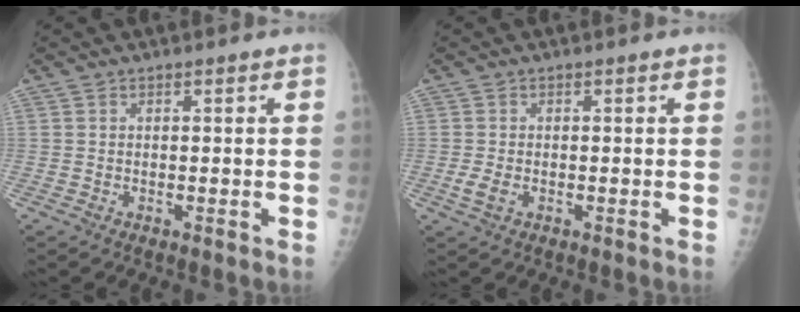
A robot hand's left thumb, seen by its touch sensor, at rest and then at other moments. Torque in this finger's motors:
{"motor_torque": [-0.22, 0.12, 0.32, 0.17, 0.09]}